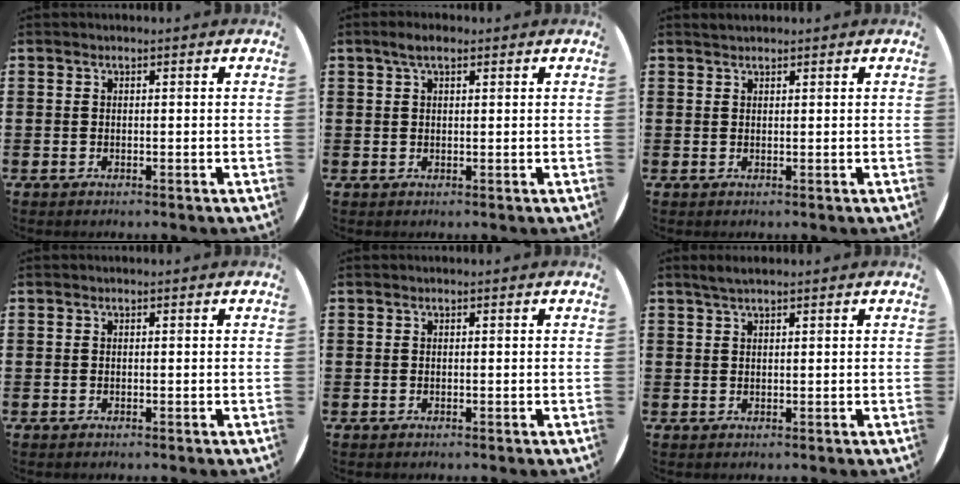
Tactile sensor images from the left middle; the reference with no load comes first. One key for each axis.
{"total": 2.4, "fx": 1.5, "fy": 0.9, "fz": 1.6, "tx": -0.026, "ty": 0.004, "tz": 0.025}
{"total": 0.8, "fx": 0.8, "fy": 0.1, "fz": 0.1, "tx": -0.001, "ty": 0.002, "tz": 0.015}
{"total": 0.0}
{"total": 0.0}
{"total": 1.5, "fx": 1.3, "fy": 0.1, "fz": 0.9, "tx": -0.018, "ty": 0.003, "tz": 0.023}